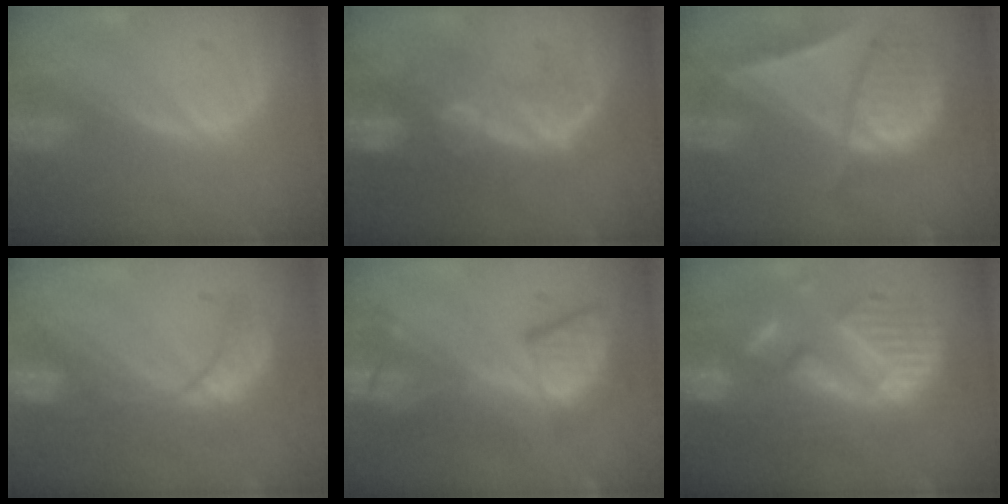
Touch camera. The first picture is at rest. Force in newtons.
{"total": 9.7, "press": 8.7, "slide": 4.3}
{"total": 9.4, "press": 8.1, "slide": 4.7}
{"total": 9.0, "press": 7.7, "slide": 4.5}
{"total": 9.5, "press": 9.2, "slide": 2.1}
{"total": 12.9, "press": 12.8, "slide": 1.4}